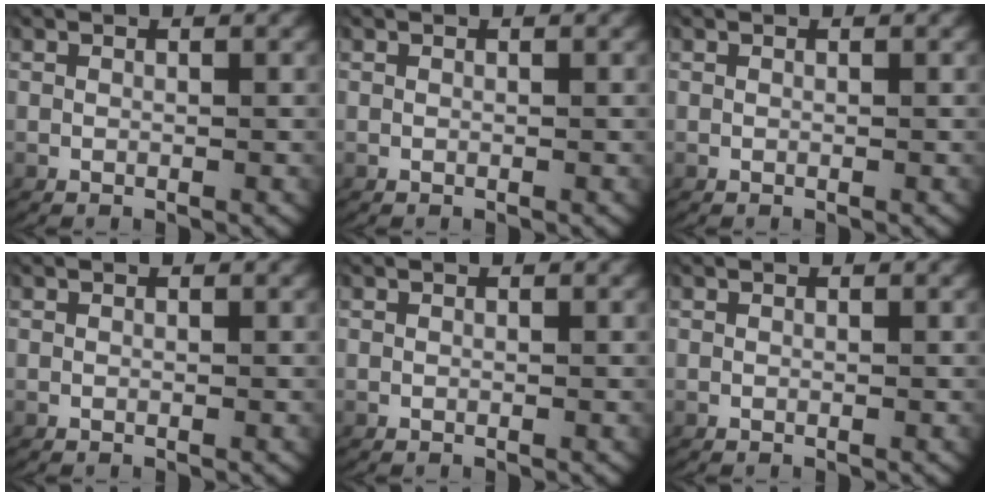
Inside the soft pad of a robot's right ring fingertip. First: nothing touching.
{"total": 0.0}
{"total": 0.0}
{"total": 0.0}
{"total": 0.0}
{"total": 0.0}